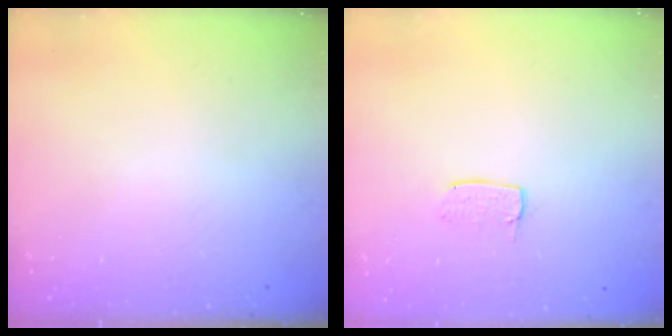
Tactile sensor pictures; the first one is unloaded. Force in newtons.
{"total": 4.4, "press": 4.4, "slide": 0.3}